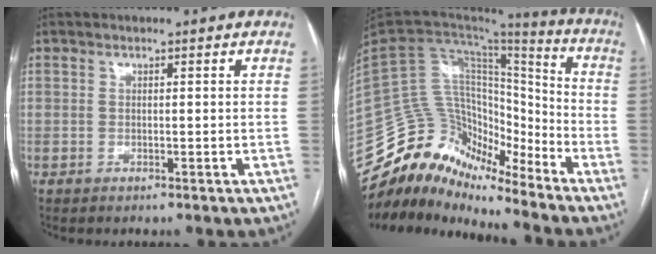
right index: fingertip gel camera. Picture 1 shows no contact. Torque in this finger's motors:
{"motor_torque": [-0.30, -0.66, 0.01, -0.08]}